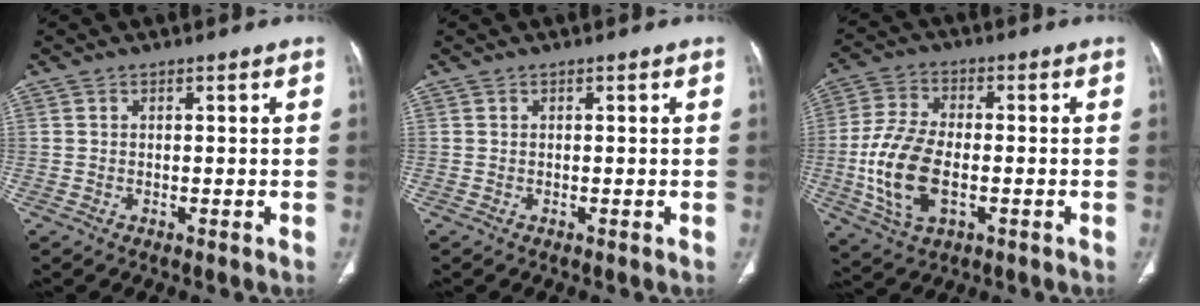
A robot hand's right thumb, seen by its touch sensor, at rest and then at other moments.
{"total": 0.0}
{"total": 13.5, "force": [-2.6, 7.3, 11.0], "torque": [-0.230, 0.006, -0.044]}